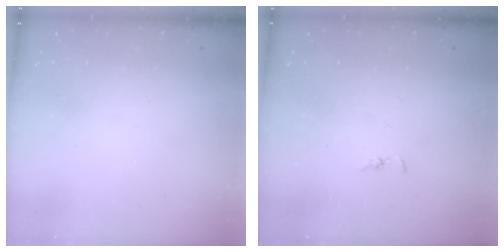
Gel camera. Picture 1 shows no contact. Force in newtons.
{"total": 1.3, "press": 1.2, "slide": 0.3}